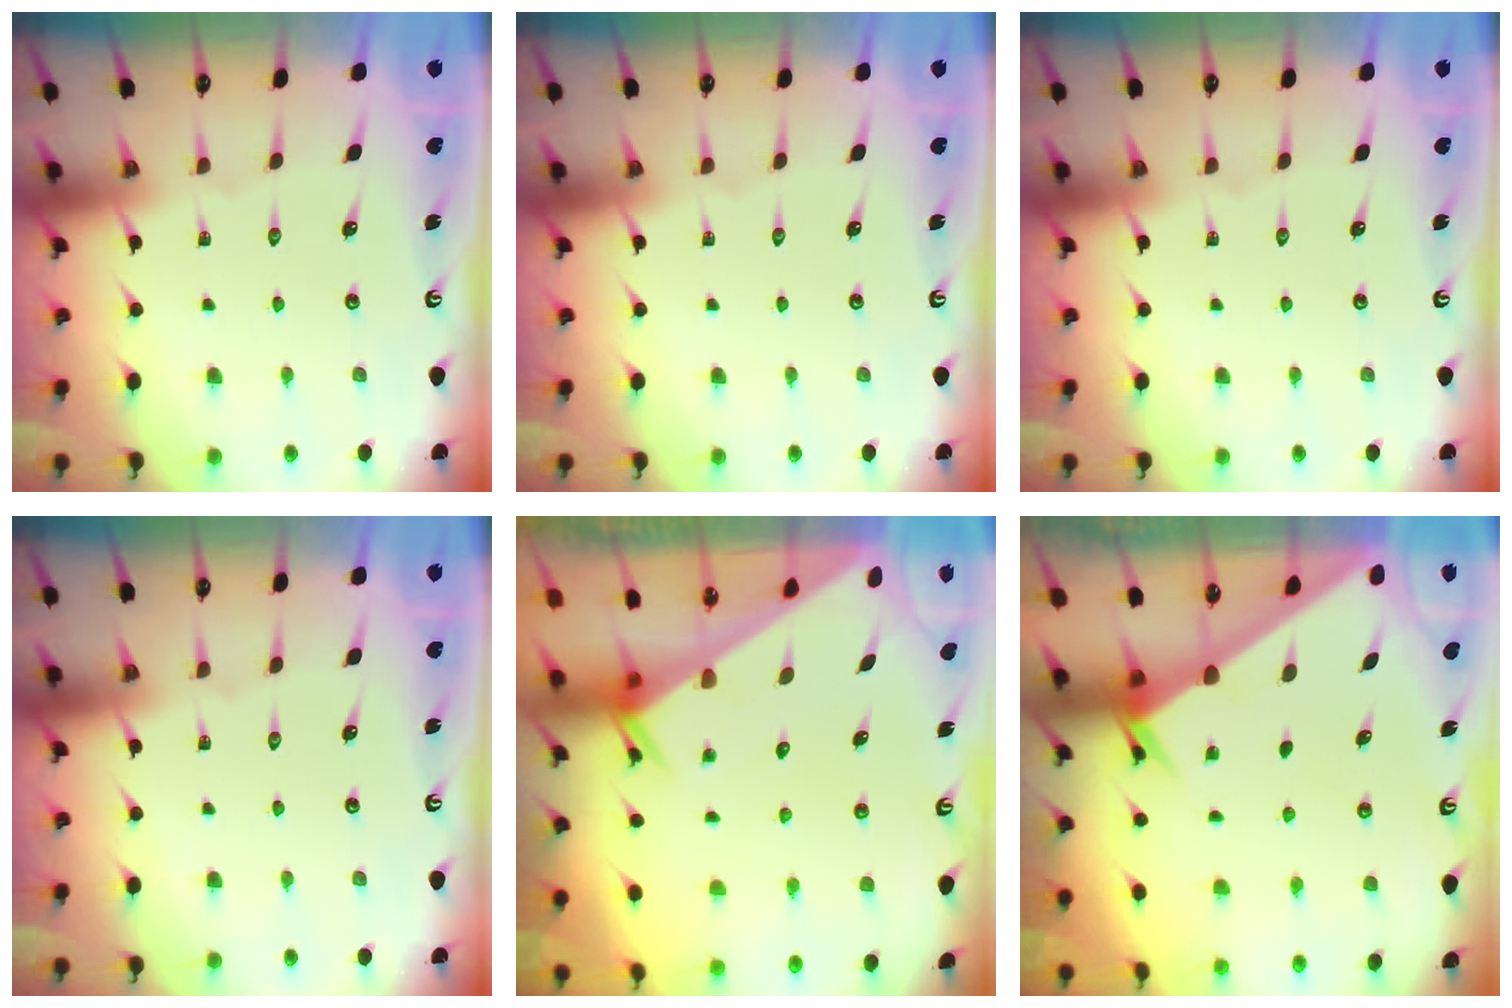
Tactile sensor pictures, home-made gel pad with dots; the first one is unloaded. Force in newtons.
{"total": 0.0}
{"total": 0.0}
{"total": 0.0}
{"total": 2.6, "press": 2.6, "slide": 0.1}
{"total": 2.2, "press": 2.2, "slide": 0.1}